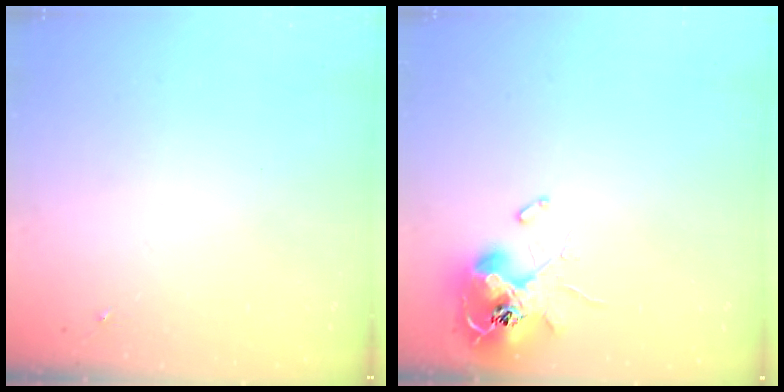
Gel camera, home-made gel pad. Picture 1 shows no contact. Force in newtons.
{"total": 12.4, "press": 12.4, "slide": 1.0}